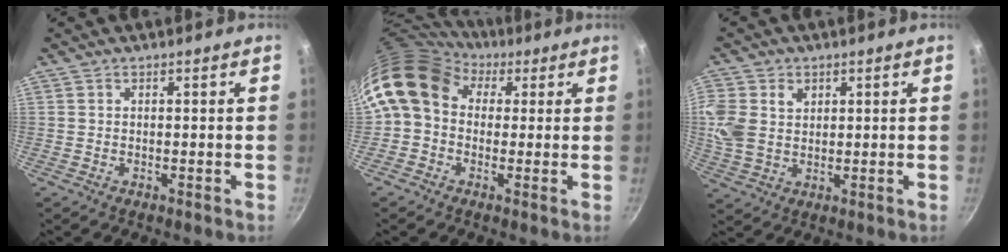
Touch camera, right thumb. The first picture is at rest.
{"total": 12.0, "force": [3.8, 9.3, 6.5], "torque": [-0.106, 0.014, 0.045]}
{"total": 9.6, "force": [2.2, 7.4, 5.7], "torque": [-0.122, -0.002, 0.043]}